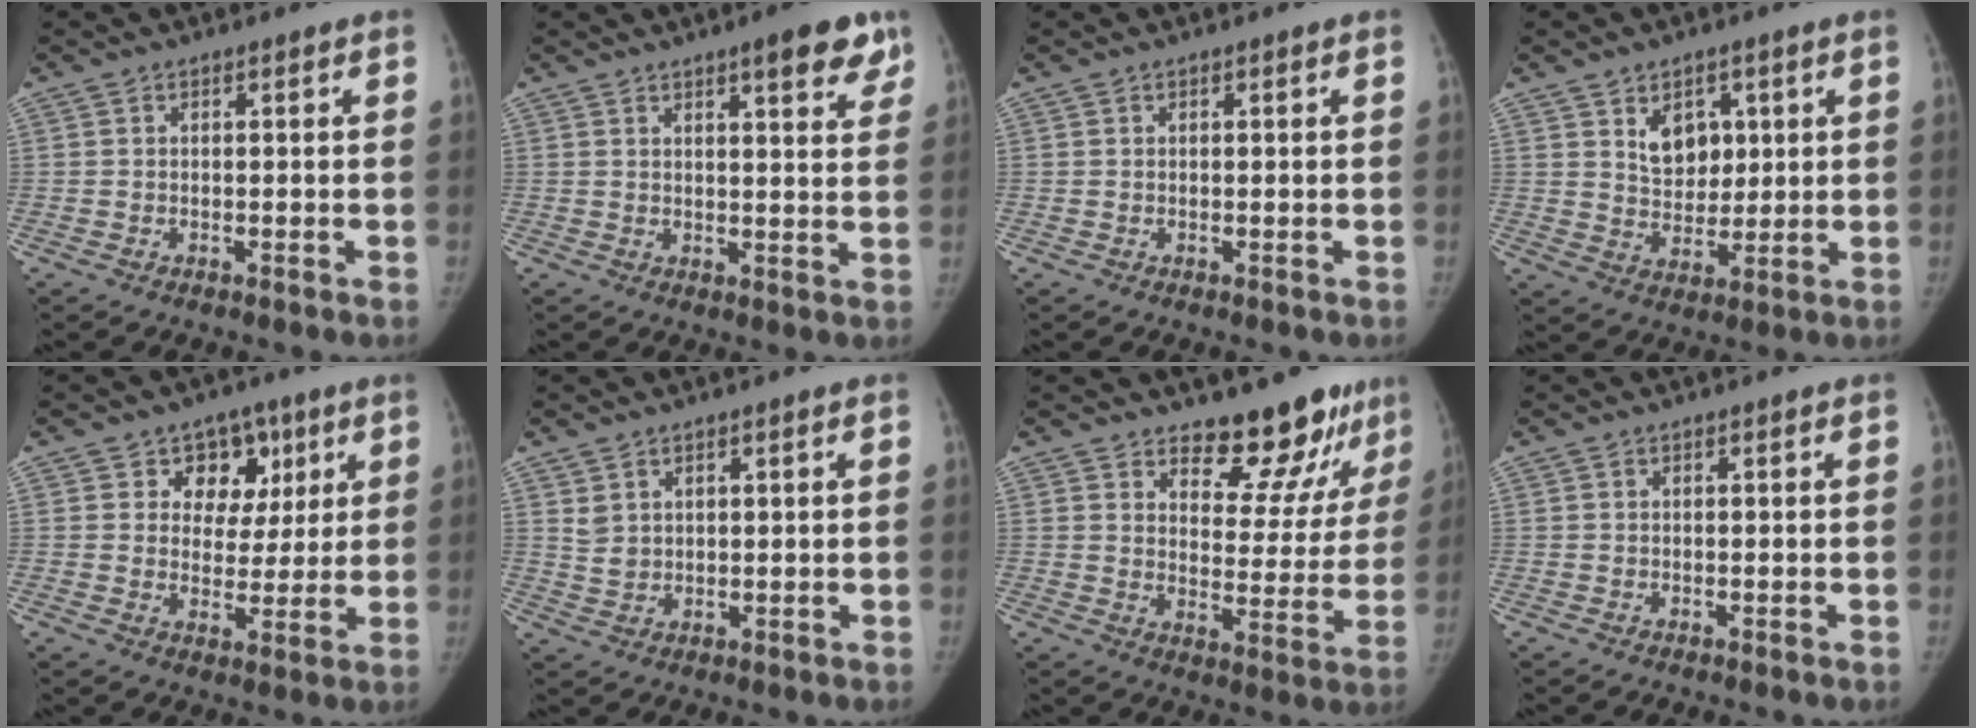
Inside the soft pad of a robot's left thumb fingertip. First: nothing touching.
{"total": 8.2, "force": [5.1, 2.2, 6.0], "torque": [-0.054, -0.022, 0.064]}
{"total": 0.0}
{"total": 7.3, "force": [2.8, 5.2, 4.2], "torque": [-0.032, -0.019, 0.051]}
{"total": 8.9, "force": [4.2, 7.3, 3.0], "torque": [0.005, -0.010, 0.060]}
{"total": 3.1, "force": [1.8, 2.2, 1.3], "torque": [-0.013, -0.013, 0.042]}
{"total": 13.6, "force": [11.3, 5.5, 5.4], "torque": [-0.015, -0.098, 0.154]}
{"total": 0.0}